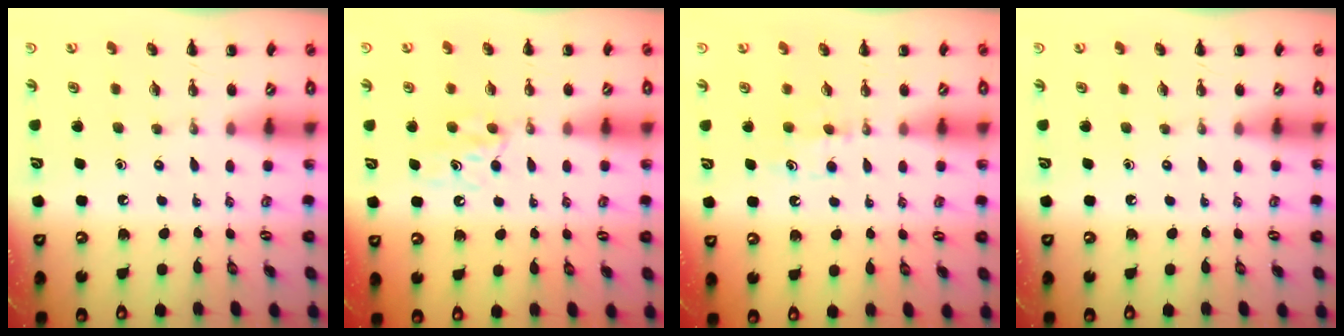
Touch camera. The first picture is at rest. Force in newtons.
{"total": 6.6, "press": 6.4, "slide": 1.6}
{"total": 5.6, "press": 5.3, "slide": 1.7}
{"total": 0.0}